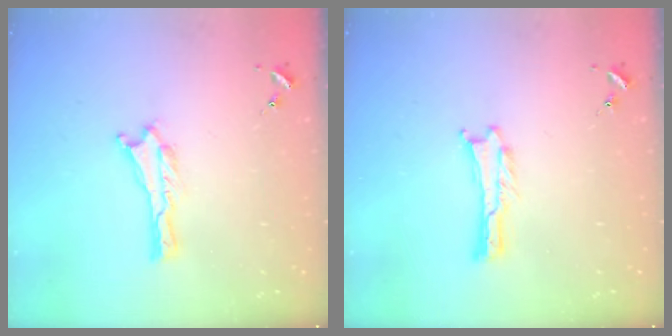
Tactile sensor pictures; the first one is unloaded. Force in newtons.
{"total": 0.0}